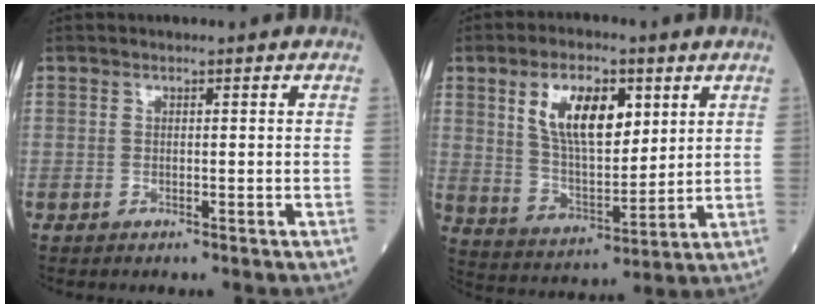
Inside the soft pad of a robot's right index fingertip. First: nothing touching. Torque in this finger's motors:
{"motor_torque": [1.19, 0.94, 0.52, 0.13]}